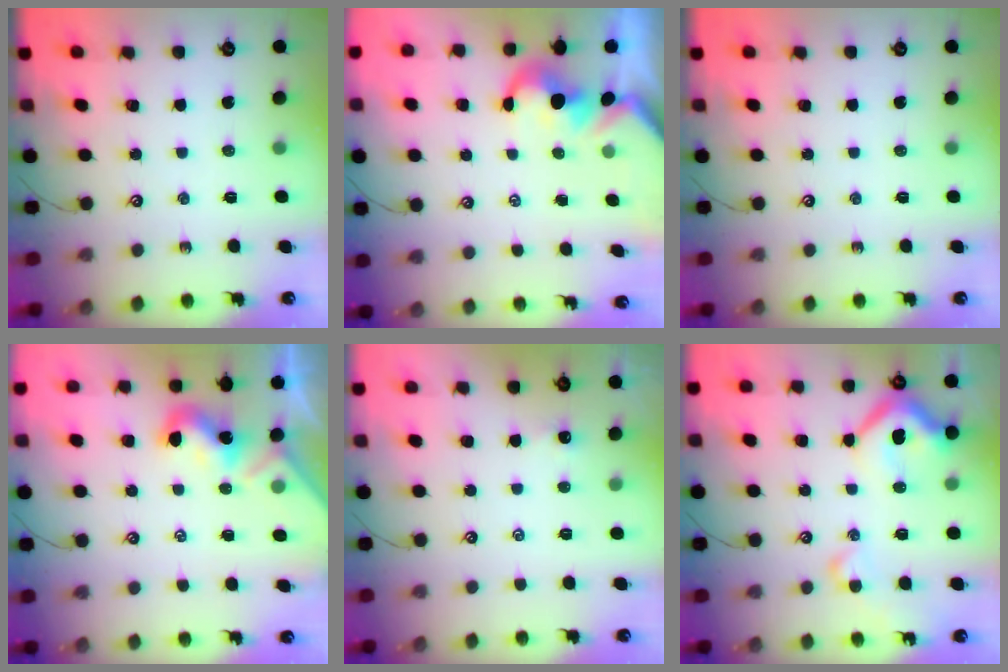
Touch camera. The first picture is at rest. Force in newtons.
{"total": 1.4, "press": 1.1, "slide": 0.8}
{"total": 0.0}
{"total": 2.0, "press": 2.0, "slide": 0.5}
{"total": 2.0, "press": 2.0, "slide": 0.4}
{"total": 14.3, "press": 14.2, "slide": 2.2}